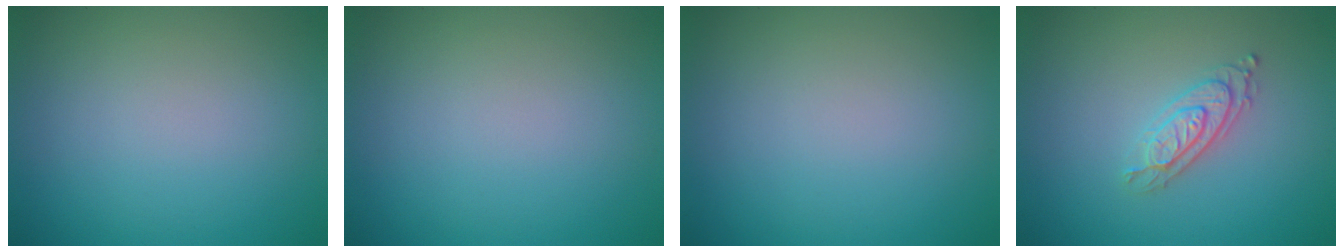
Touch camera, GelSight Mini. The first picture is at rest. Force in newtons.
{"total": 0.0}
{"total": 0.0}
{"total": 2.6, "press": 2.3, "slide": 1.3}